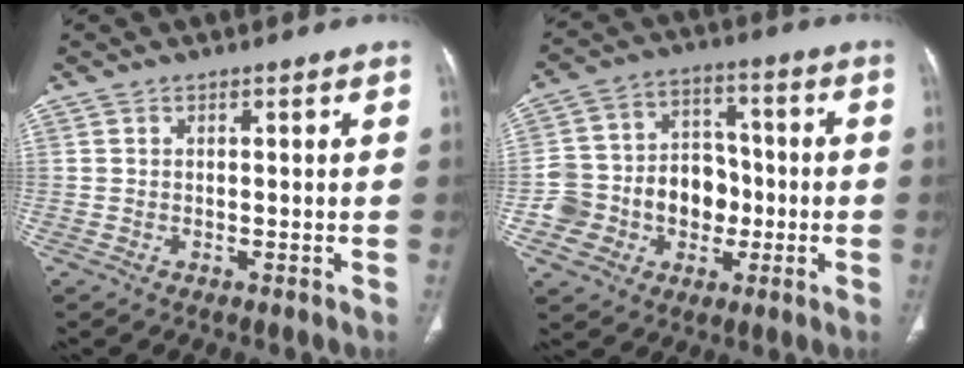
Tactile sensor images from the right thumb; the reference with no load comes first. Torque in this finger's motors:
{"motor_torque": [1.41, 1.12, 0.90, -0.36, 0.08]}